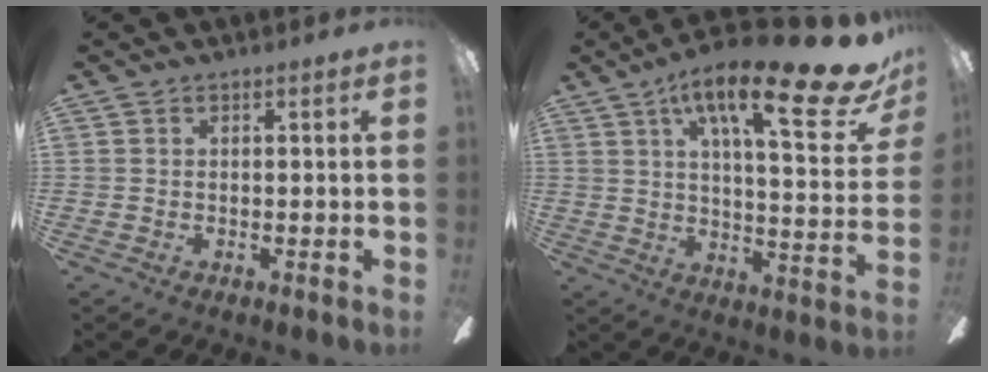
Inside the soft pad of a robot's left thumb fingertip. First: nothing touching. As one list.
[{"total": 22.6, "force": [13.3, 5.8, 17.3], "torque": [-0.259, -0.076, 0.199]}]